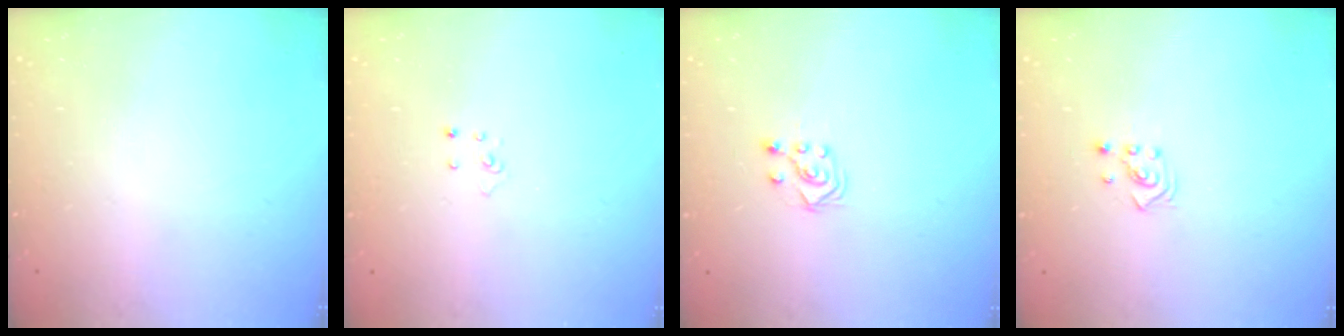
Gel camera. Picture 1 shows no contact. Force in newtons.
{"total": 2.8, "press": 2.8, "slide": 0.2}
{"total": 5.4, "press": 5.3, "slide": 0.9}
{"total": 2.2, "press": 2.2, "slide": 0.2}